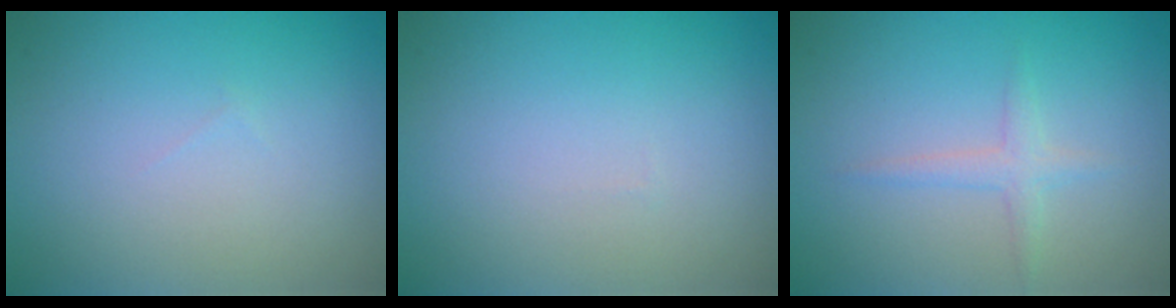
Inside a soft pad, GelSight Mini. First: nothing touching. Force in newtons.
{"total": 0.0}
{"total": 1.3, "press": 1.3, "slide": 0.1}